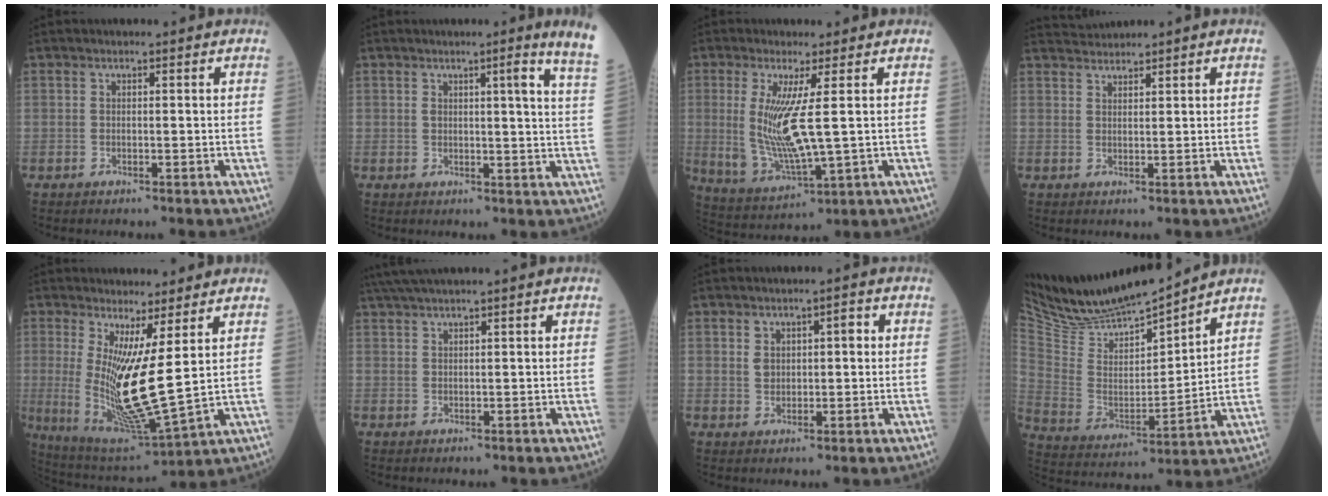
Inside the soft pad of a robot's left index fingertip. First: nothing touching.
{"total": 8.1, "force": [5.9, -1.6, 5.4], "torque": [-0.065, -0.045, 0.041]}
{"total": 9.5, "force": [1.0, 0.8, 9.4], "torque": [-0.210, -0.022, 0.027]}
{"total": 2.4, "force": [2.3, -0.6, -0.3], "torque": [-0.004, 0.013, 0.055]}
{"total": 11.7, "force": [1.8, 0.6, 11.5], "torque": [-0.229, -0.039, 0.044]}
{"total": 3.8, "force": [3.2, -0.8, 2.0], "torque": [-0.040, 0.023, 0.065]}
{"total": 3.6, "force": [0.9, 2.4, 2.5], "torque": [-0.041, 0.019, 0.018]}
{"total": 15.6, "force": [14.9, 0.9, 4.5], "torque": [-0.105, -0.008, 0.284]}